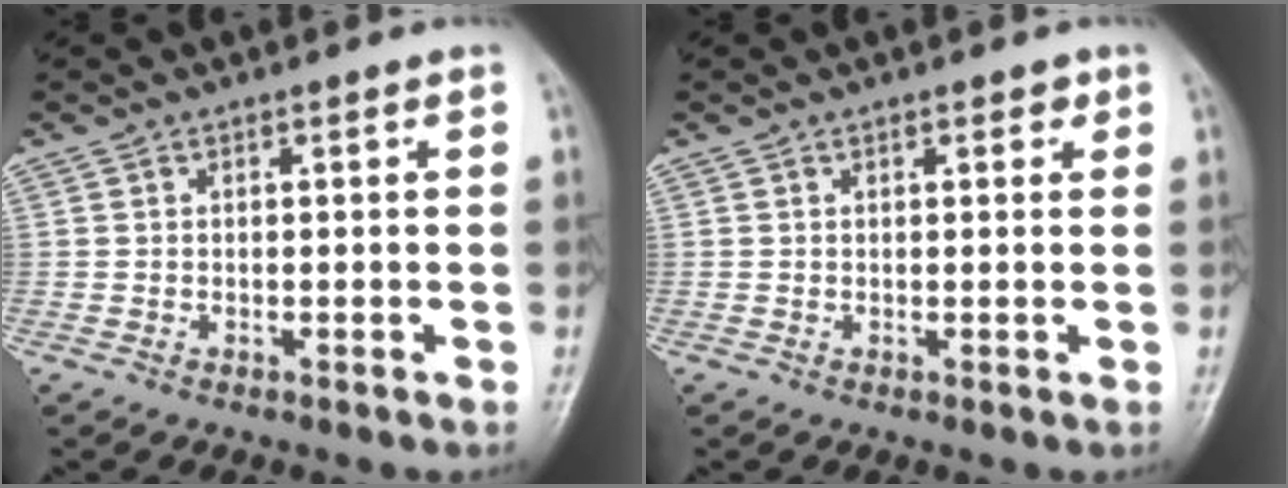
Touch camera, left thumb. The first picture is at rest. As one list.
[{"total": 1.7, "force": [0.9, 0.8, 1.1], "torque": [-0.006, -0.002, 0.009]}]